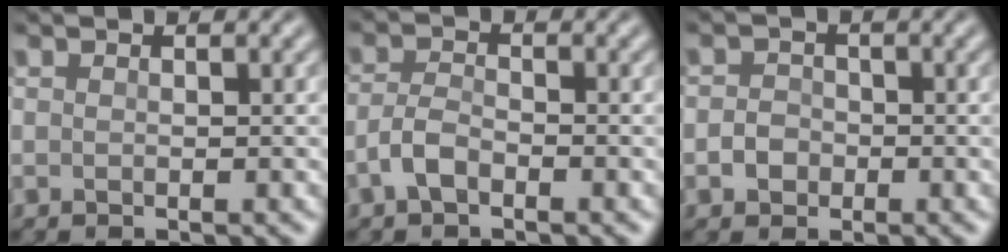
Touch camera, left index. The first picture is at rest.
{"total": 1.8, "force": [-1.1, 0.7, 1.2], "torque": [-0.028, 0.008, -0.029]}
{"total": 1.5, "force": [-0.3, 1.4, 0.5], "torque": [0.002, 0.005, -0.015]}